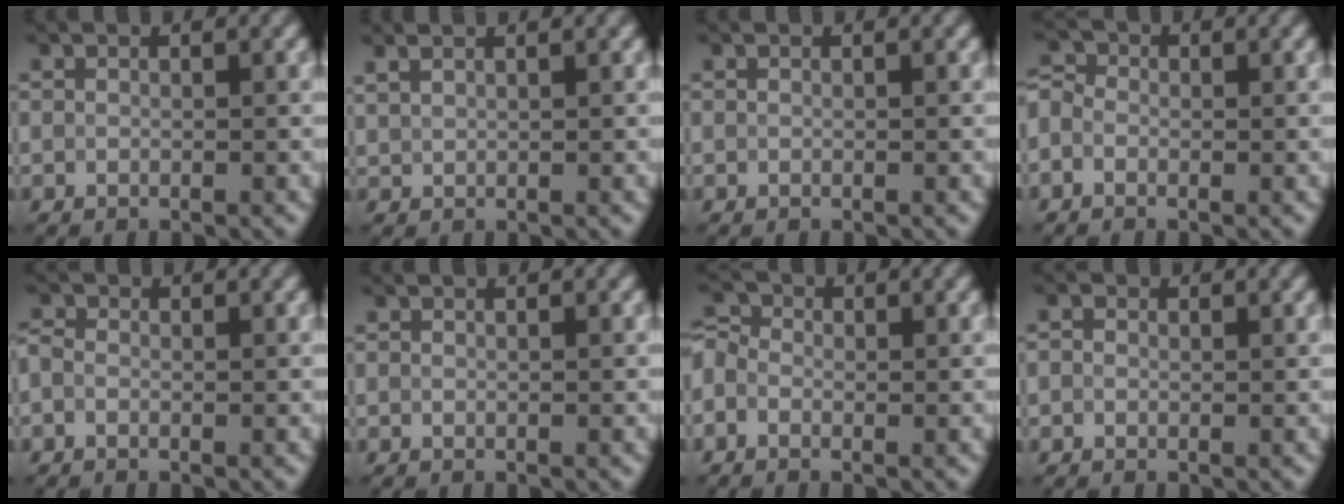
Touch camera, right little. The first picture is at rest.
{"total": 1.9, "force": [1.6, 0.6, 0.8], "torque": [-0.018, 0.007, 0.026]}
{"total": 0.0}
{"total": 2.3, "force": [-0.4, 2.0, 1.1], "torque": [-0.018, 0.011, -0.026]}
{"total": 1.1, "force": [-0.3, 0.9, 0.6], "torque": [-0.020, -0.002, -0.016]}
{"total": 0.0}
{"total": 2.7, "force": [-0.5, 2.3, 1.4], "torque": [-0.022, 0.015, -0.027]}
{"total": 0.8, "force": [0.2, 0.7, 0.4], "torque": [-0.006, -0.003, -0.004]}